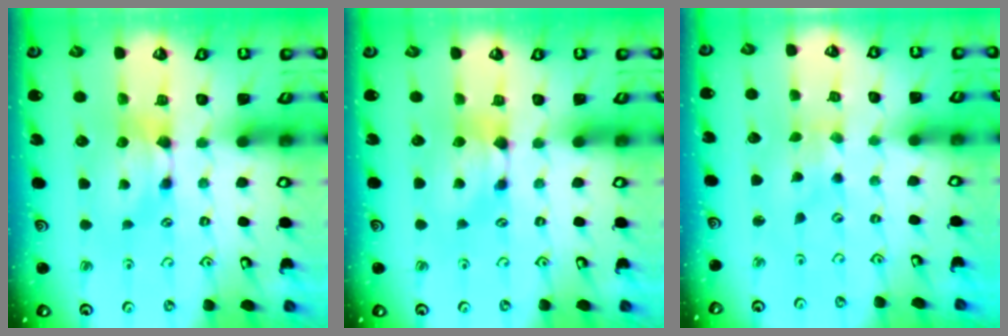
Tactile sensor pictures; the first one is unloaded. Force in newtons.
{"total": 0.8, "press": 0.5, "slide": 0.6}
{"total": 4.1, "press": 4.1, "slide": 0.7}